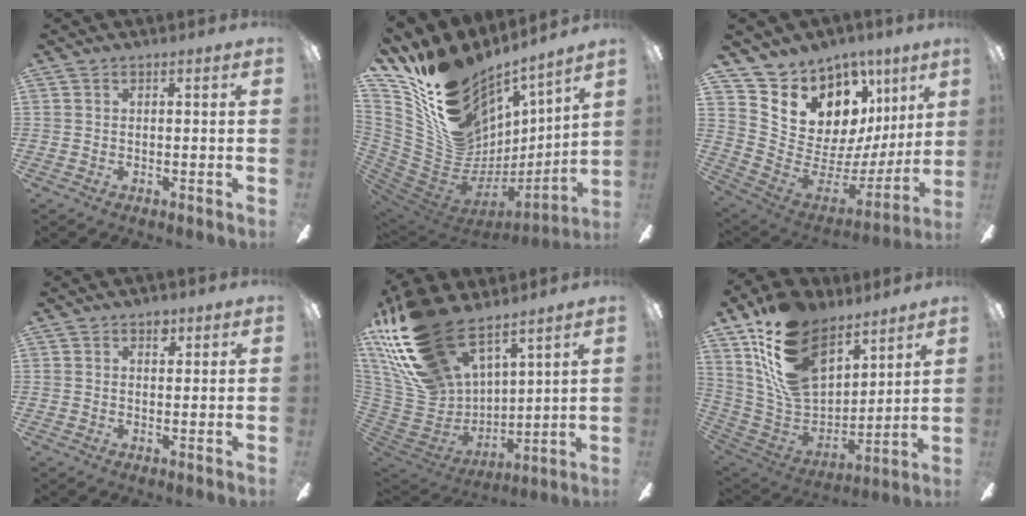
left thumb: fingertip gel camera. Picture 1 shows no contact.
{"total": 19.5, "force": [14.5, 10.7, 7.3], "torque": [-0.127, -0.130, 0.284]}
{"total": 14.9, "force": [9.6, 9.6, 6.1], "torque": [-0.107, -0.088, 0.192]}
{"total": 2.6, "force": [1.6, 1.6, 1.2], "torque": [-0.001, -0.006, 0.024]}
{"total": 25.1, "force": [17.5, 12.9, 12.6], "torque": [-0.282, -0.107, 0.327]}
{"total": 22.1, "force": [13.6, 12.5, 12.1], "torque": [-0.253, -0.069, 0.257]}